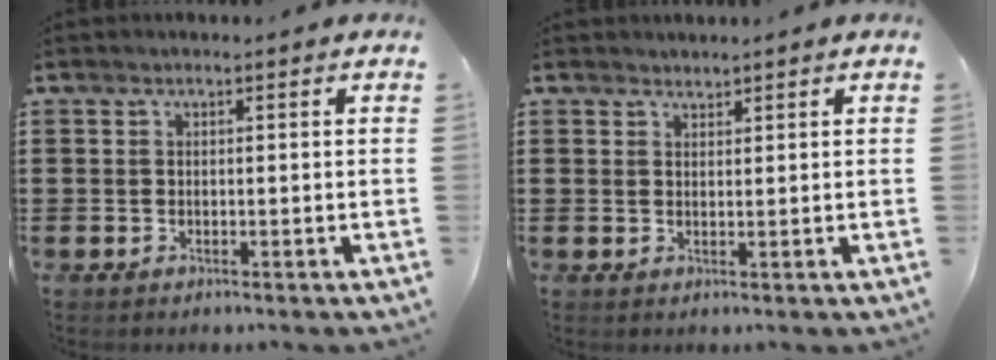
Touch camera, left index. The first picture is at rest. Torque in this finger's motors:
{"motor_torque": [0.03, 0.02, 0.00, 0.00]}